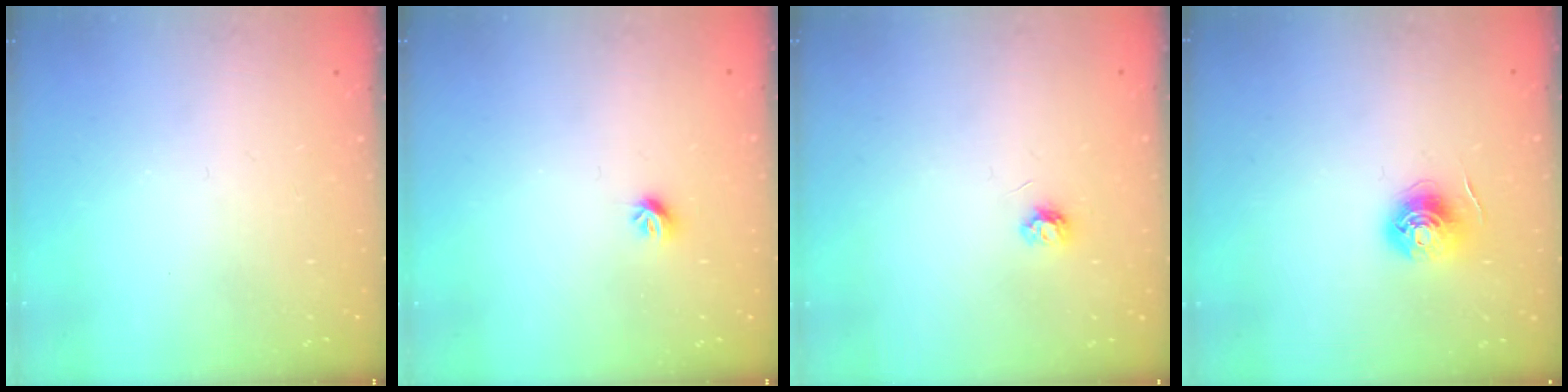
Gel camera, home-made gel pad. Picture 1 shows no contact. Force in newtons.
{"total": 5.7, "press": 5.6, "slide": 0.8}
{"total": 3.5, "press": 3.5, "slide": 0.5}
{"total": 6.1, "press": 6.1, "slide": 0.5}